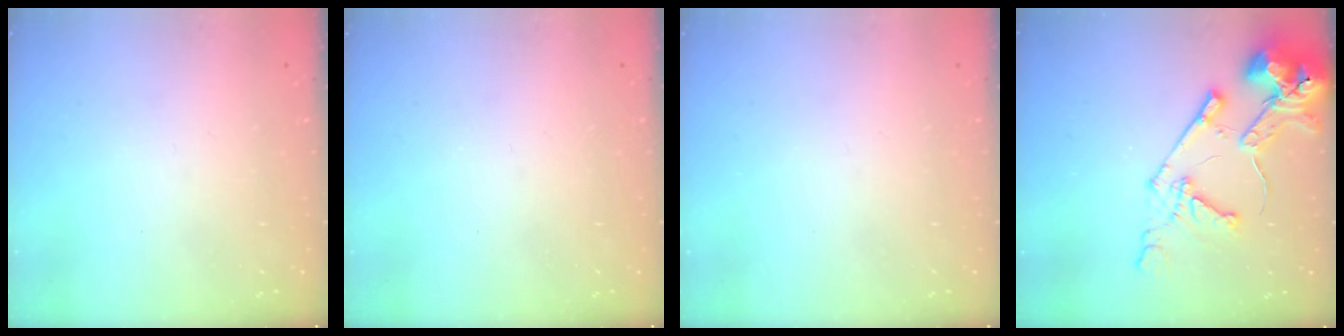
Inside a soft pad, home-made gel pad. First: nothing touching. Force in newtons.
{"total": 0.0}
{"total": 0.0}
{"total": 15.5, "press": 15.3, "slide": 2.0}